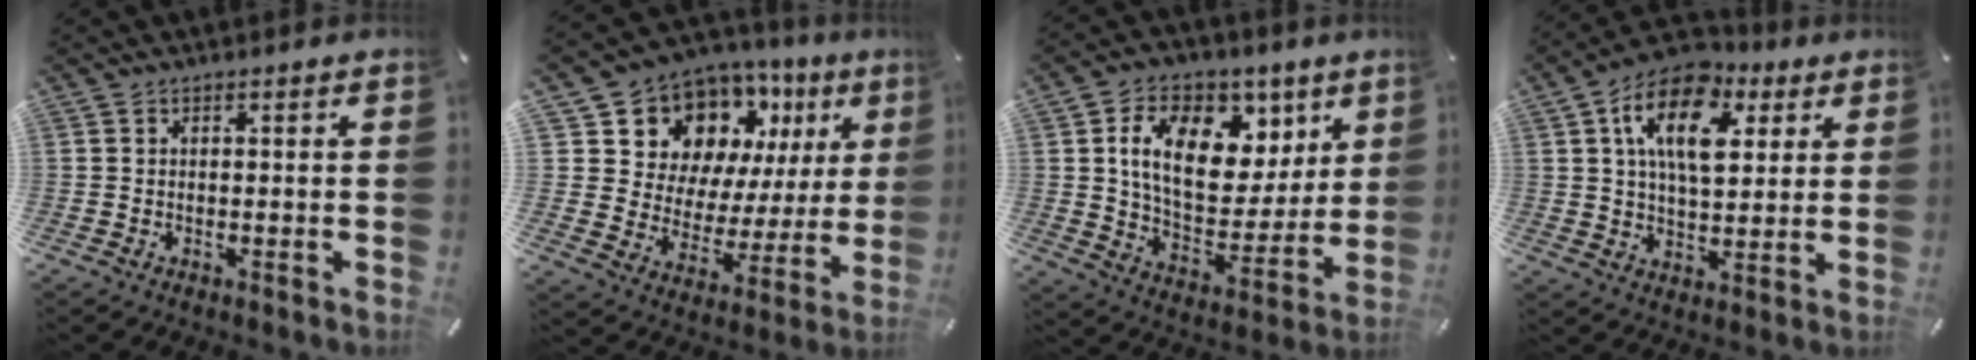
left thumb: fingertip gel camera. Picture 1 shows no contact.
{"total": 12.2, "force": [8.1, 8.6, 3.1], "torque": [-0.056, -0.081, 0.147]}
{"total": 16.9, "force": [7.4, 11.2, 10.4], "torque": [-0.163, -0.028, 0.133]}
{"total": 15.1, "force": [6.1, 9.1, 10.4], "torque": [-0.181, -0.008, 0.106]}